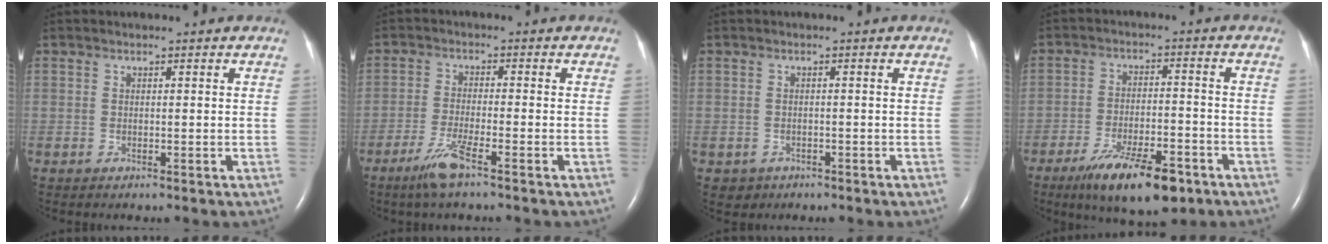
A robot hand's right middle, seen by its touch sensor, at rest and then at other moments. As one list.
[{"total": 5.1, "force": [-3.3, 0.0, 3.8], "torque": [-0.085, -0.011, -0.069]}, {"total": 1.8, "force": [-0.9, 1.6, 0.0], "torque": [-0.001, 0.007, -0.007]}, {"total": 12.1, "force": [-7.8, 3.4, 8.6], "torque": [-0.145, -0.015, -0.124]}]